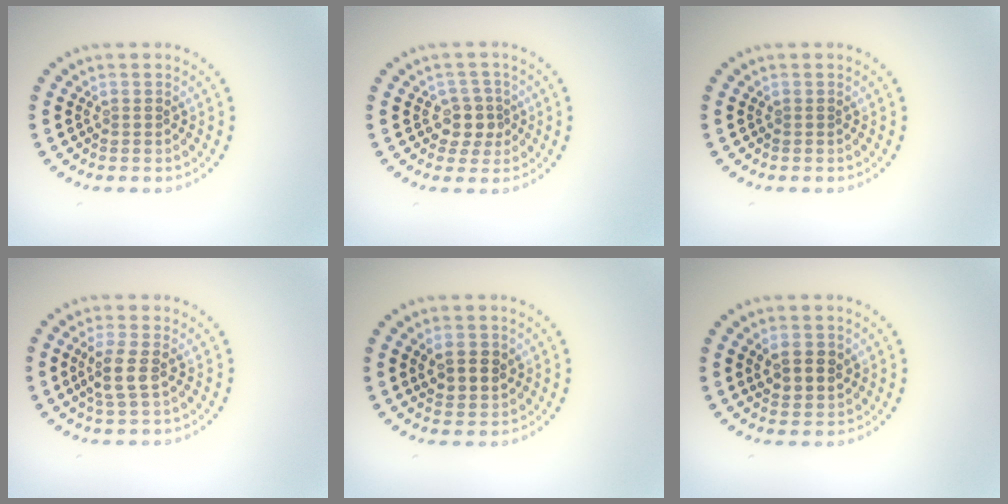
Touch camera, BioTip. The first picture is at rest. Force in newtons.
{"total": 2.5, "press": 2.1, "slide": 1.2}
{"total": 0.0}
{"total": 2.4, "press": 2.0, "slide": 1.3}
{"total": 2.7, "press": 2.6, "slide": 0.7}
{"total": 2.7, "press": 2.6, "slide": 0.7}